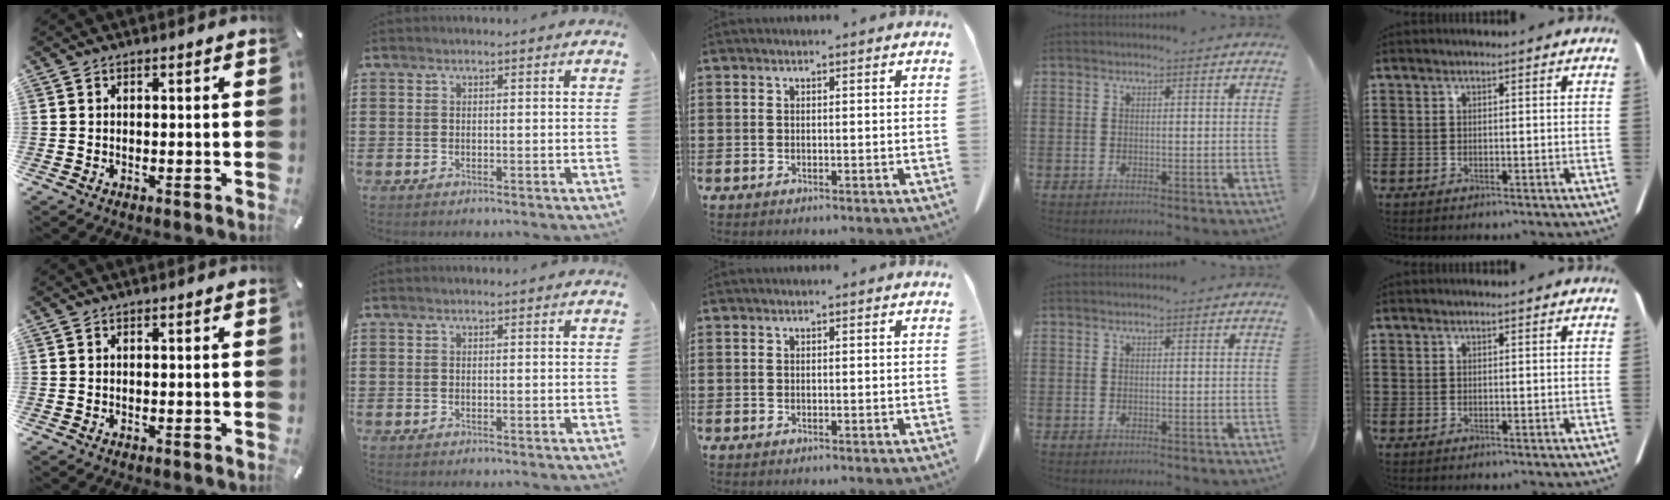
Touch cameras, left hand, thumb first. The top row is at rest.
{}